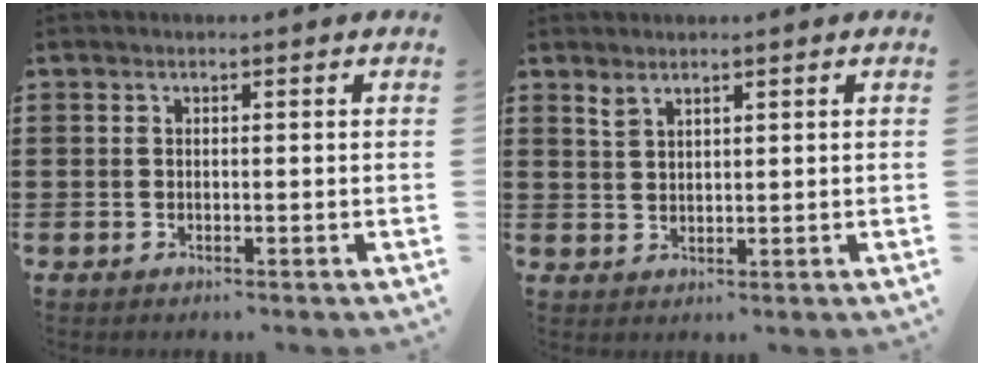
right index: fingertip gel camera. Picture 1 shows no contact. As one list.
[{"total": 1.8, "force": [1.6, 0.6, 0.7], "torque": [-0.016, 0.001, 0.030]}]